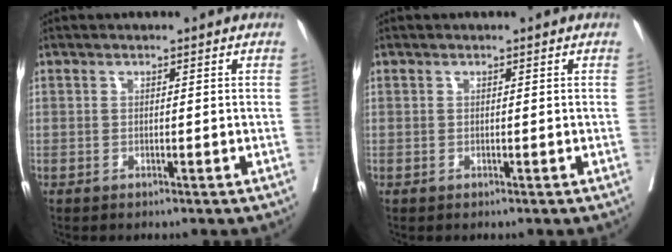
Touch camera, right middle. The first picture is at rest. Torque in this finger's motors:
{"motor_torque": [-0.02, 0.02, 0.00, 0.00]}